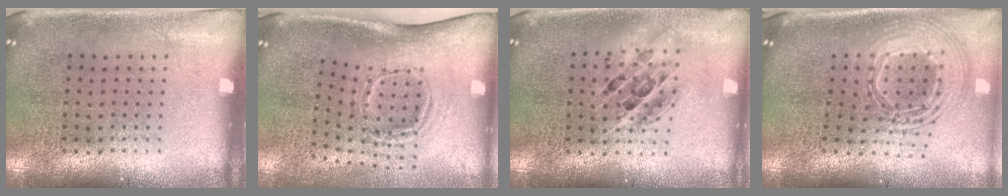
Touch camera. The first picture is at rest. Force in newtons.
{"total": 1.9, "press": 1.2, "slide": 1.5}
{"total": 1.3, "press": 1.1, "slide": 0.7}
{"total": 2.5, "press": 1.8, "slide": 1.7}